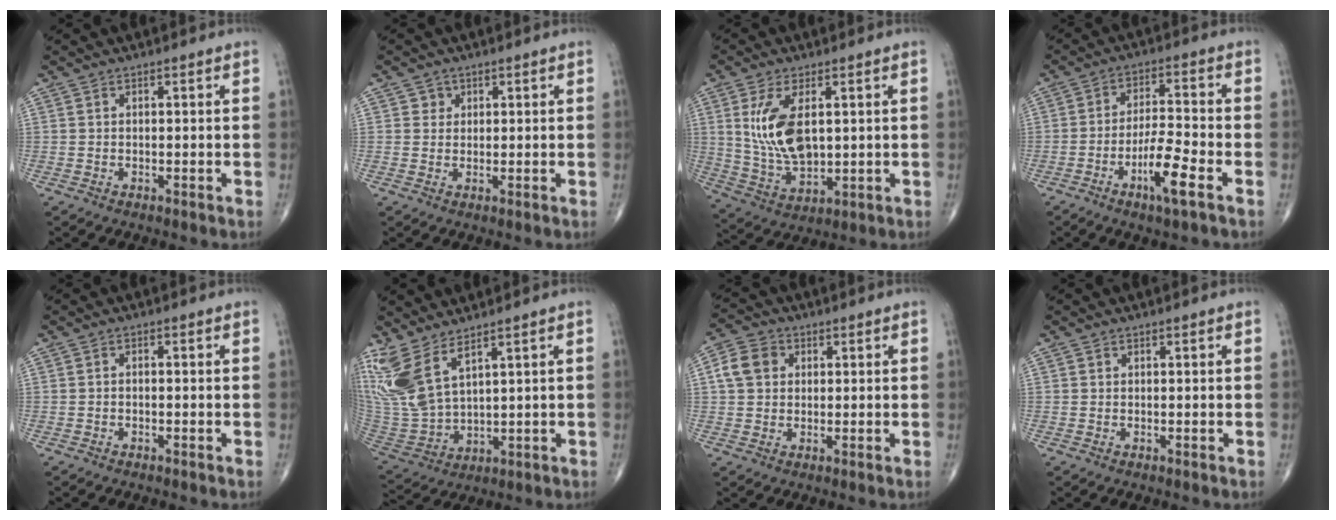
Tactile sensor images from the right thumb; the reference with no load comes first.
{"total": 1.7, "force": [0.8, 1.5, 0.1], "torque": [0.011, -0.002, 0.007]}
{"total": 11.8, "force": [2.6, 6.0, 9.8], "torque": [-0.190, -0.016, 0.062]}
{"total": 8.6, "force": [-4.2, 1.2, 7.4], "torque": [-0.144, 0.020, -0.074]}
{"total": 0.5, "force": [-0.3, 0.3, 0.3], "torque": [-0.005, 0.004, -0.009]}
{"total": 12.4, "force": [7.8, 4.5, 8.6], "torque": [-0.200, -0.039, 0.181]}
{"total": 6.2, "force": [1.4, 5.0, 3.3], "torque": [-0.056, 0.009, 0.020]}
{"total": 0.0}